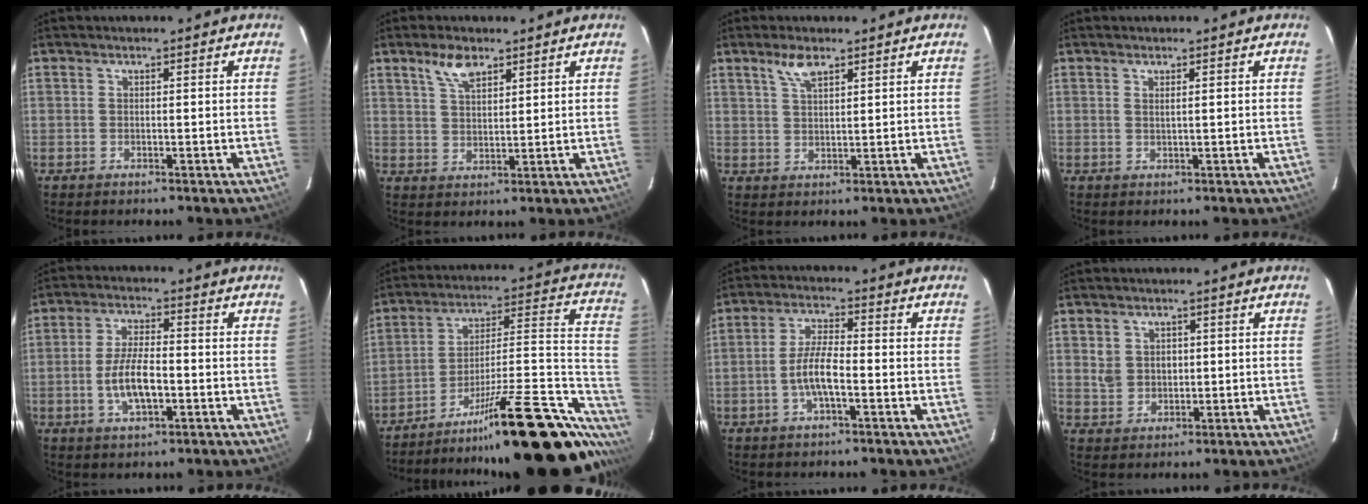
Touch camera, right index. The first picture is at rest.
{"total": 5.2, "force": [3.5, 2.3, 3.1], "torque": [-0.055, 0.006, 0.067]}
{"total": 4.0, "force": [2.7, 1.4, 2.5], "torque": [-0.047, 0.005, 0.053]}
{"total": 0.9, "force": [0.4, -0.1, 0.8], "torque": [-0.014, 0.001, 0.008]}
{"total": 7.9, "force": [-2.0, 2.9, 7.1], "torque": [-0.141, 0.000, -0.036]}
{"total": 31.5, "force": [-22.1, 7.0, 21.3], "torque": [-0.254, 0.015, -0.322]}
{"total": 6.1, "force": [-2.0, 1.5, 5.6], "torque": [-0.114, 0.006, -0.039]}
{"total": 4.4, "force": [0.9, 3.9, 1.9], "torque": [-0.033, 0.007, 0.024]}